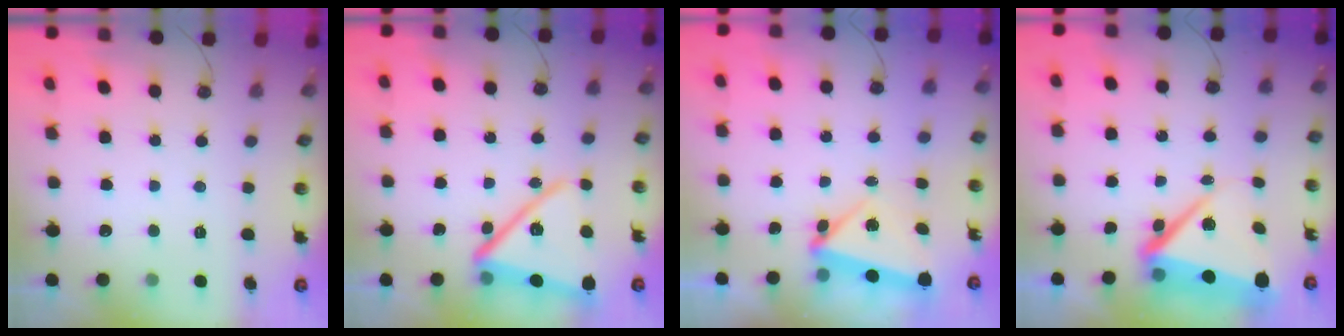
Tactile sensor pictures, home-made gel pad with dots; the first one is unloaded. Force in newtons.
{"total": 18.4, "press": 18.3, "slide": 1.6}
{"total": 6.0, "press": 5.8, "slide": 1.7}
{"total": 10.3, "press": 10.2, "slide": 1.3}